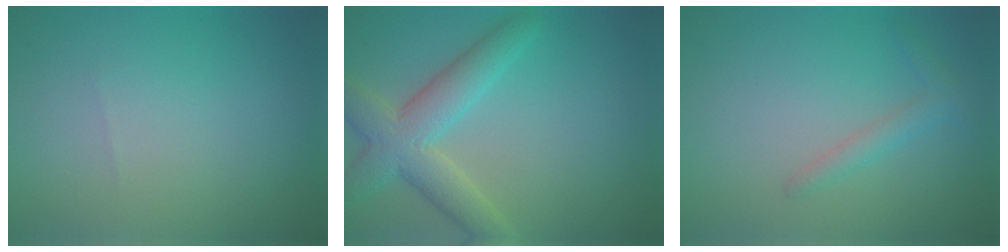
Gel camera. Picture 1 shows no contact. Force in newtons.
{"total": 5.5, "press": 5.4, "slide": 0.3}
{"total": 1.5, "press": 1.5, "slide": 0.1}